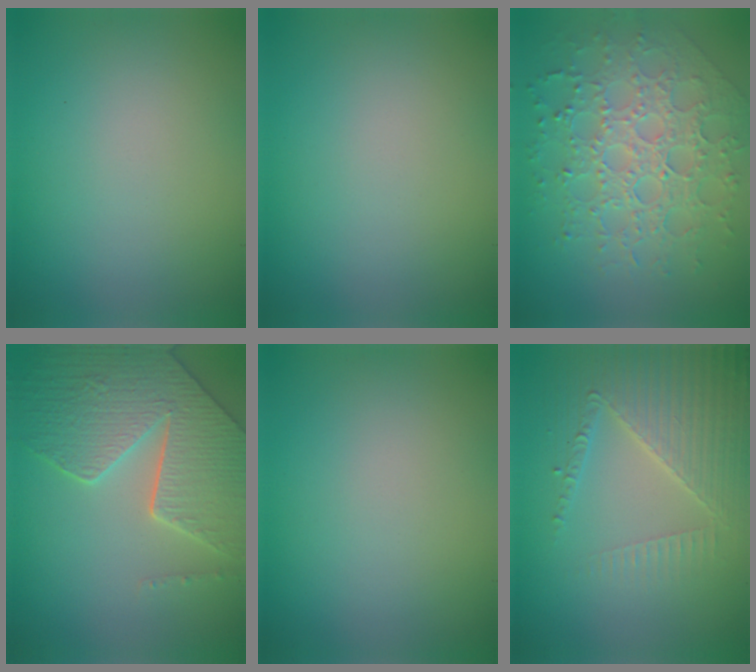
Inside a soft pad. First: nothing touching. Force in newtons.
{"total": 0.0}
{"total": 8.0, "press": 5.6, "slide": 5.7}
{"total": 7.6, "press": 6.2, "slide": 4.5}
{"total": 0.0}
{"total": 4.3, "press": 4.1, "slide": 1.3}